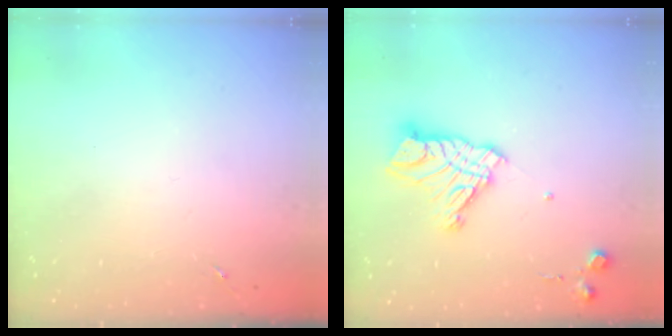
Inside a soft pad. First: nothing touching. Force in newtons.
{"total": 14.5, "press": 14.5, "slide": 1.3}